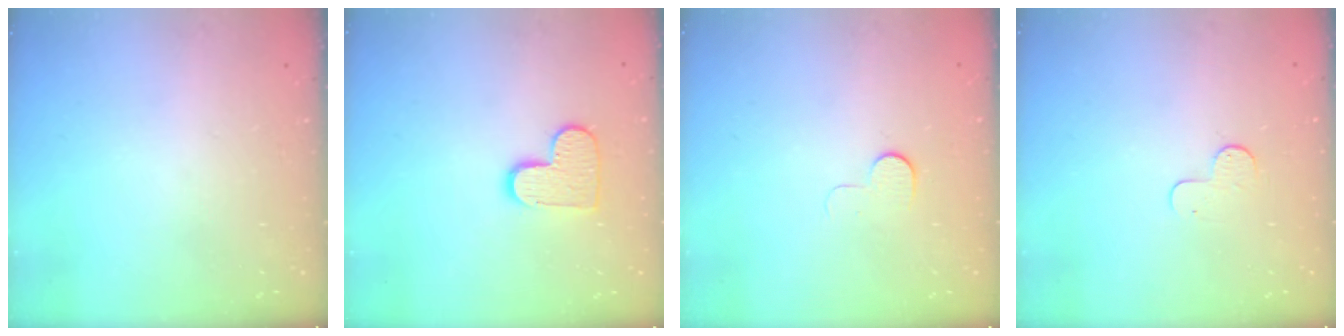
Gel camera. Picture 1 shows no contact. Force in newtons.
{"total": 10.0, "press": 10.0, "slide": 0.6}
{"total": 5.3, "press": 5.3, "slide": 0.5}
{"total": 5.0, "press": 5.0, "slide": 0.4}